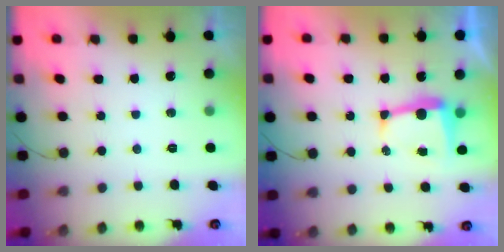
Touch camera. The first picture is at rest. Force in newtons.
{"total": 6.2, "press": 6.2, "slide": 0.4}